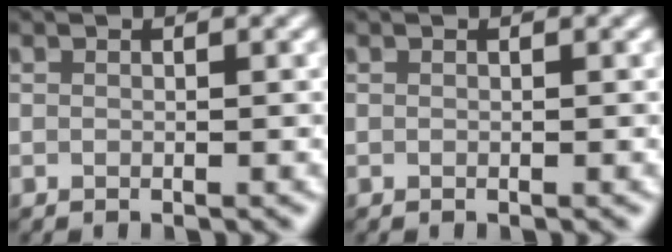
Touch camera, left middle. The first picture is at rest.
{"total": 0.0}